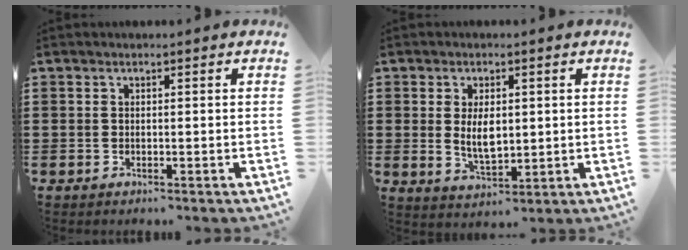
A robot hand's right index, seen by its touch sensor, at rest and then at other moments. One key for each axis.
{"total": 5.3, "fx": 0.5, "fy": 2.6, "fz": 4.6, "tx": -0.092, "ty": -0.001, "tz": 0.005}